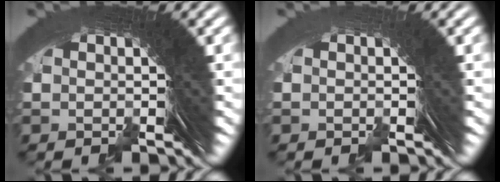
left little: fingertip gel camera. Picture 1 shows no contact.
{"total": 0.8, "force": [0.2, 0.2, -0.7], "torque": [0.011, 0.000, 0.002]}